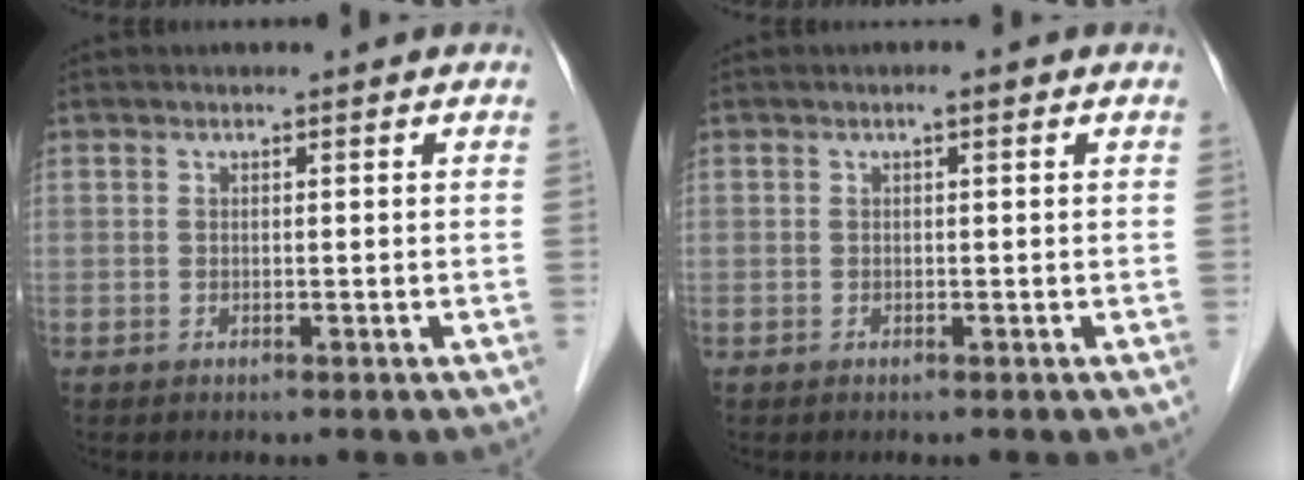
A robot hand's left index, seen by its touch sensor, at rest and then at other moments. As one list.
[{"total": 0.8, "force": [0.3, 0.2, 0.7], "torque": [-0.013, 0.005, 0.002]}]